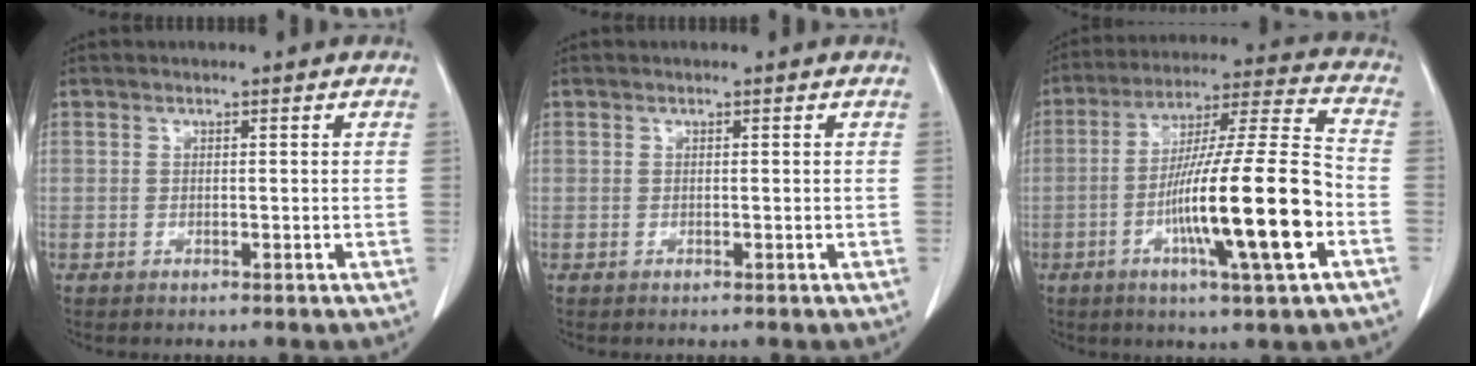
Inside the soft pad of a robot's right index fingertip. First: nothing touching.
{"total": 0.0}
{"total": 18.2, "force": [-5.6, 0.2, 17.3], "torque": [-0.299, -0.003, -0.096]}